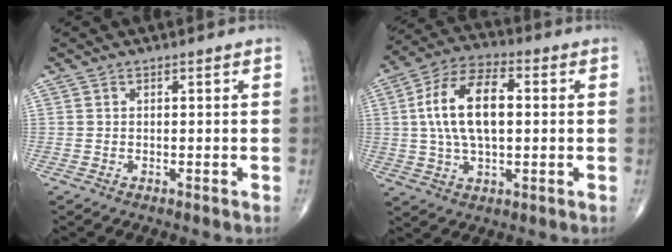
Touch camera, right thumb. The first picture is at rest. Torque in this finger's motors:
{"motor_torque": [-0.61, 0.95, 0.28, -0.08, 0.45]}